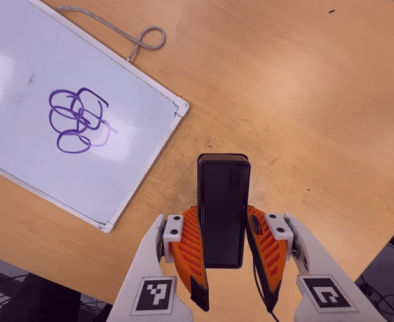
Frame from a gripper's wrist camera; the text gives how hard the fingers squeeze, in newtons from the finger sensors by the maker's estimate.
{"total": 5.9, "left": 4.0, "right": 7.7}